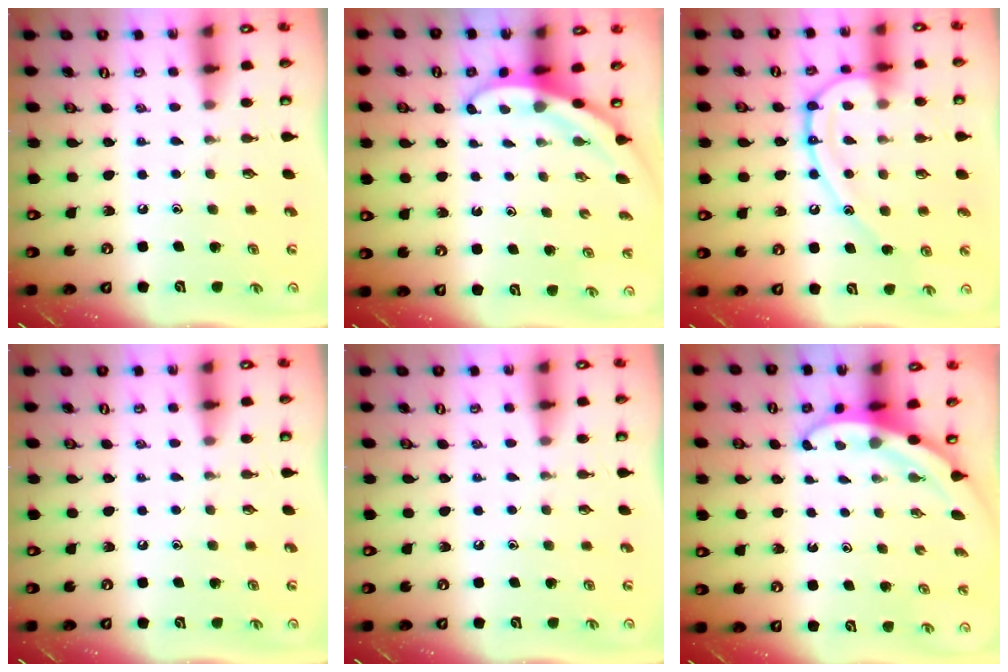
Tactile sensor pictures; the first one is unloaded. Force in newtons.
{"total": 3.2, "press": 3.2, "slide": 0.2}
{"total": 14.4, "press": 14.3, "slide": 1.5}
{"total": 0.0}
{"total": 0.0}
{"total": 3.3, "press": 3.3, "slide": 0.1}